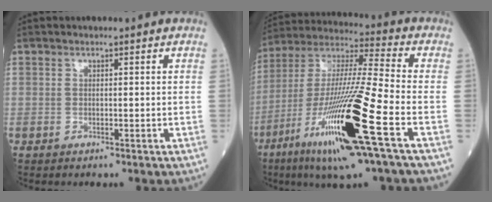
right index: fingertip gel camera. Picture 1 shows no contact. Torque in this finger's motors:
{"motor_torque": [0.78, -0.54, 1.05, 0.21]}